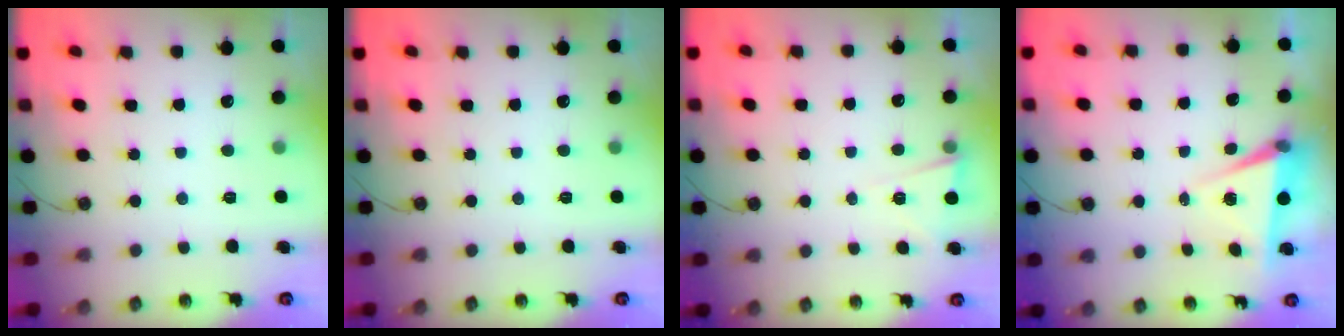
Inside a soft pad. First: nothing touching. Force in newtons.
{"total": 0.0}
{"total": 2.8, "press": 2.4, "slide": 1.4}
{"total": 6.0, "press": 4.3, "slide": 4.2}